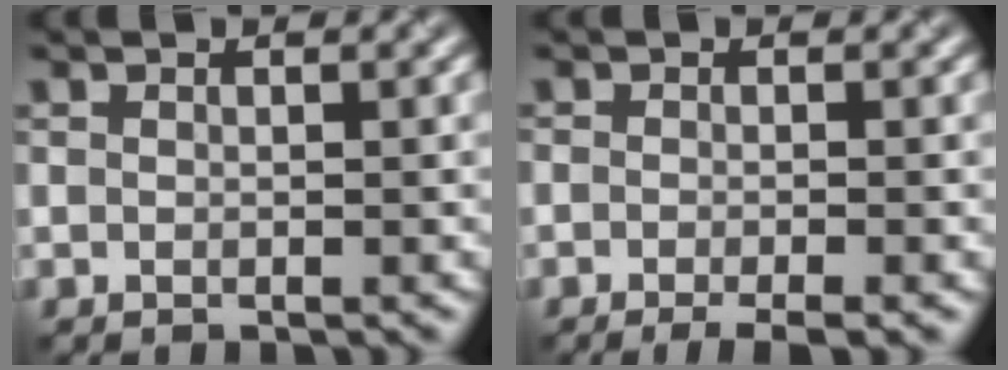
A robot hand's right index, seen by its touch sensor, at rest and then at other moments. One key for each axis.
{"total": 2.7, "fx": -1.8, "fy": 0.5, "fz": 2.0, "tx": -0.032, "ty": -0.004, "tz": -0.030}